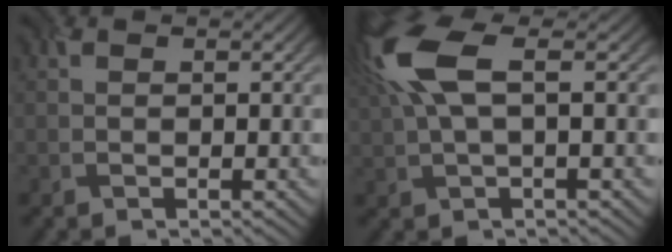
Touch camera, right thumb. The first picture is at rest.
{"total": 7.6, "force": [2.3, 2.6, 6.8], "torque": [-0.166, 0.015, 0.038]}